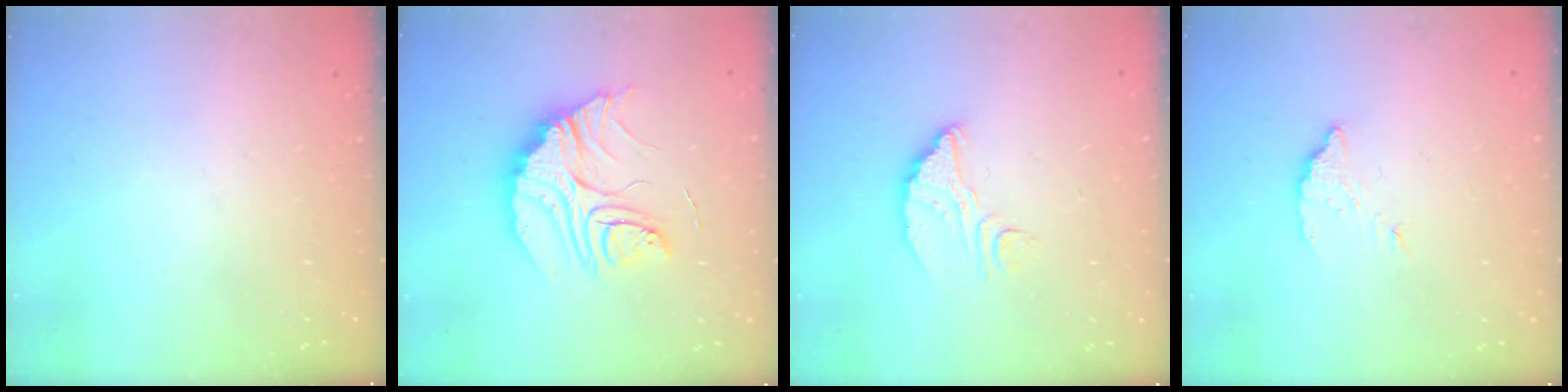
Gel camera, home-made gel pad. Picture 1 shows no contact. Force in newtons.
{"total": 18.8, "press": 18.7, "slide": 1.6}
{"total": 7.2, "press": 7.2, "slide": 0.6}
{"total": 2.9, "press": 2.9, "slide": 0.0}